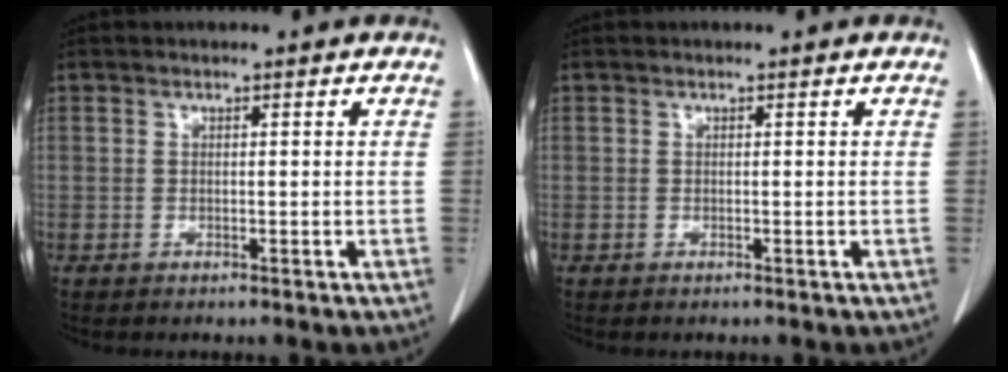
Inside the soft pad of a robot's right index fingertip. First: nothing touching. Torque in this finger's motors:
{"motor_torque": [0.00, 0.00, 0.00, 0.00]}